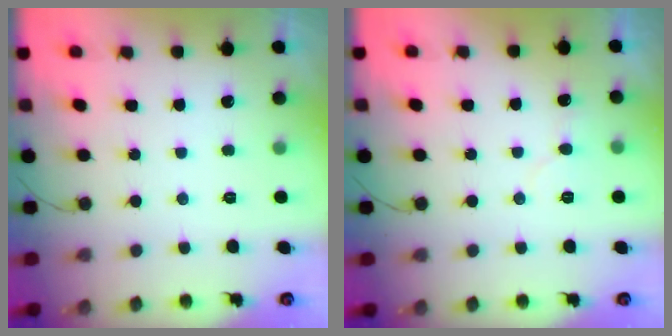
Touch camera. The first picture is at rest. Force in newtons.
{"total": 4.3, "press": 4.3, "slide": 0.4}